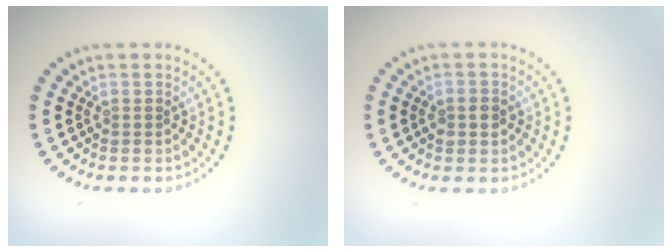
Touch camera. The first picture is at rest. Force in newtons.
{"total": 1.6, "press": 1.5, "slide": 0.5}